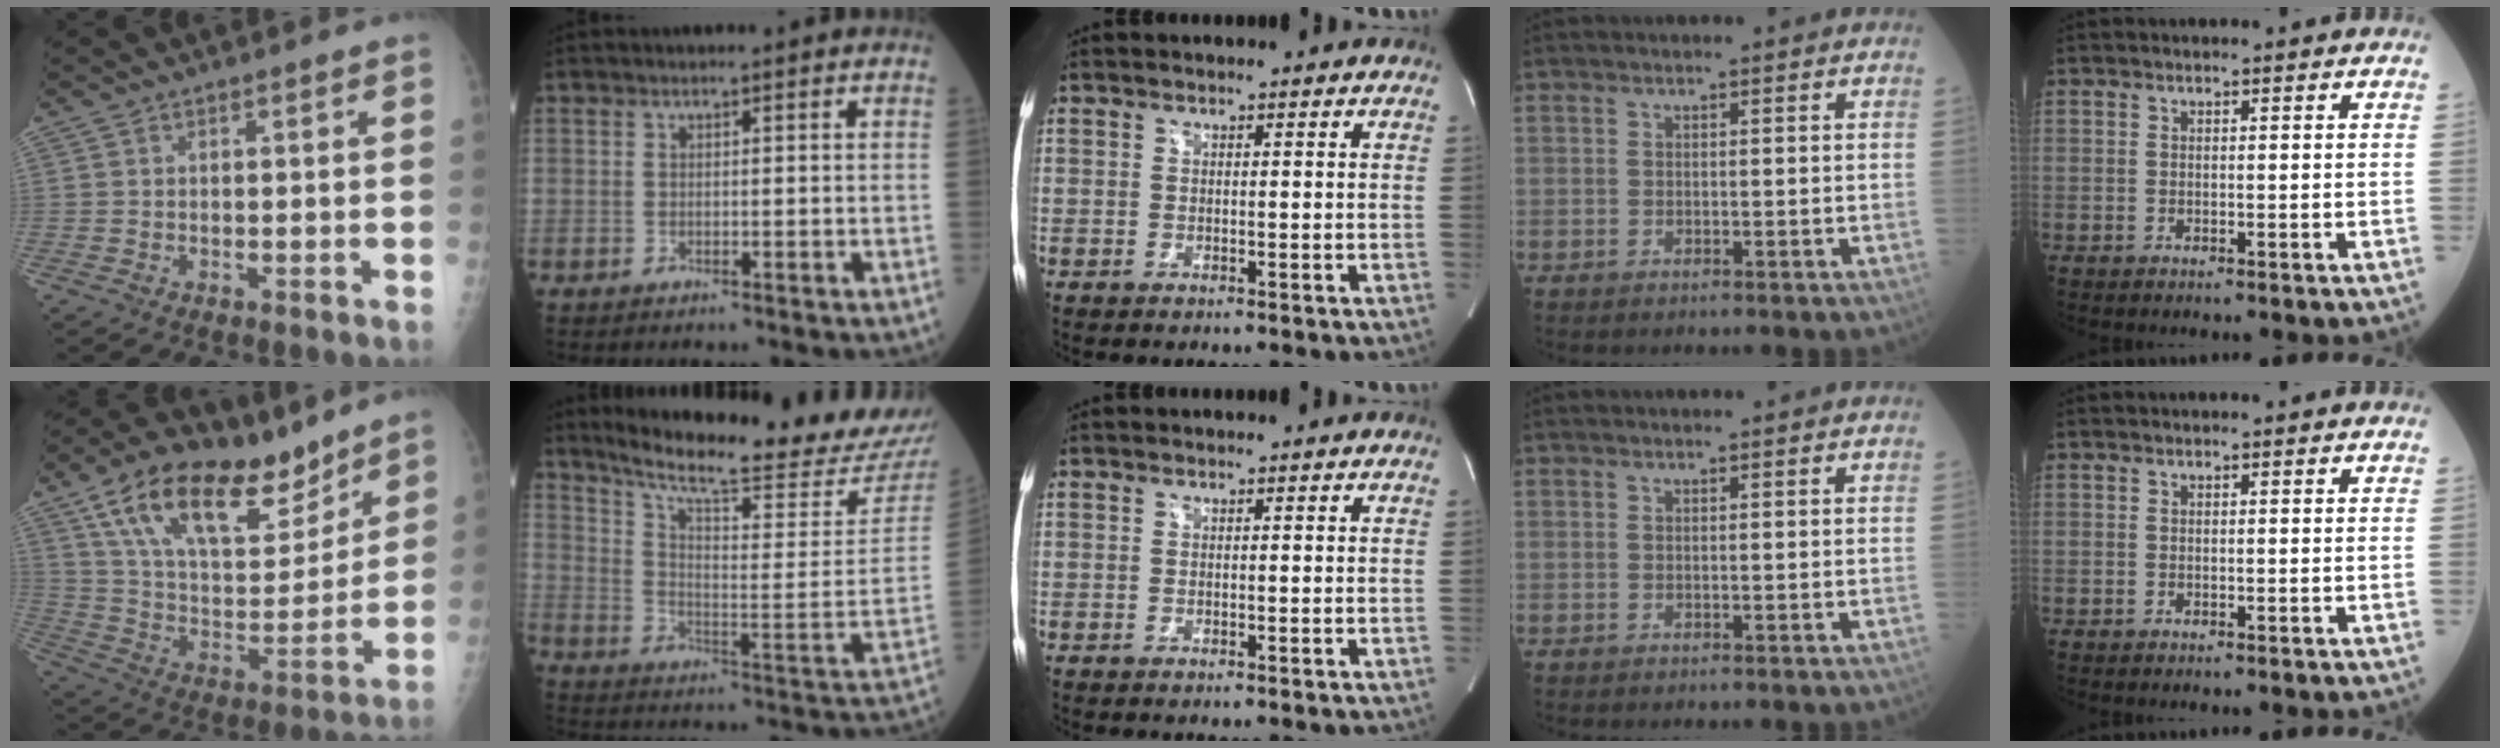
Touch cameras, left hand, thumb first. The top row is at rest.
{"thumb": {"total": 23.2, "force": [15.2, 10.7, 13.9], "torque": [-0.198, -0.051, 0.266]}, "index": {"total": 23.0, "force": [21.3, -0.6, 8.6], "torque": [-0.148, -0.099, 0.290]}}